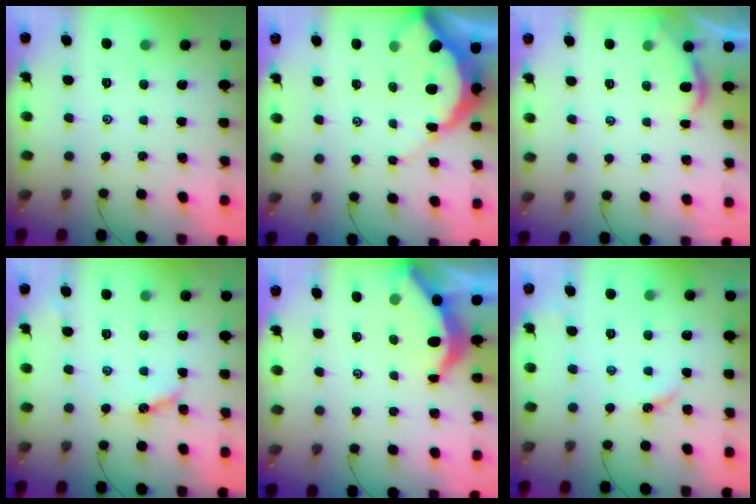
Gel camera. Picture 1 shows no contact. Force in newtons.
{"total": 7.9, "press": 7.8, "slide": 0.8}
{"total": 1.2, "press": 1.2, "slide": 0.1}
{"total": 6.5, "press": 6.5, "slide": 0.5}
{"total": 3.8, "press": 3.8, "slide": 0.4}
{"total": 2.6, "press": 2.6, "slide": 0.4}